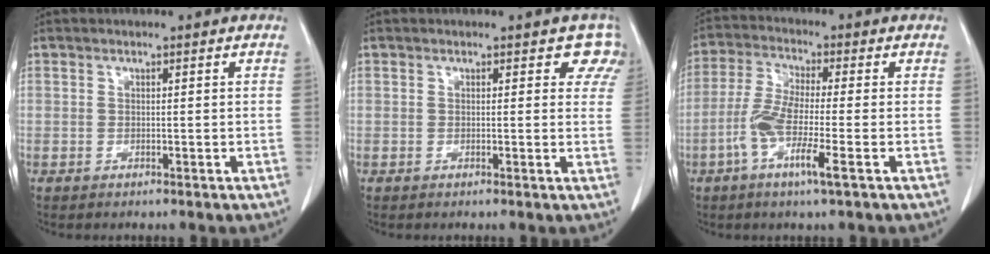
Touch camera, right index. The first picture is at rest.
{"total": 3.7, "force": [2.8, 2.2, 0.9], "torque": [0.022, -0.005, 0.008]}
{"total": 9.0, "force": [-3.2, 0.2, 8.4], "torque": [-0.170, -0.008, -0.067]}